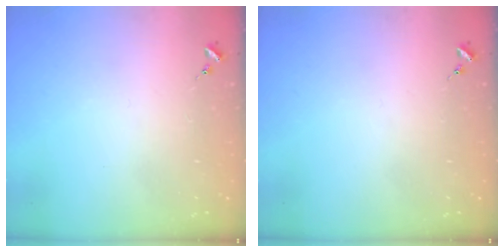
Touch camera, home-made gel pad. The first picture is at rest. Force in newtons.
{"total": 0.0}